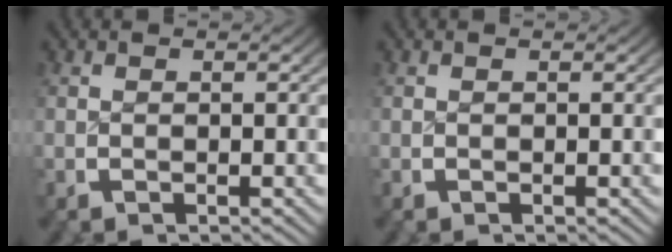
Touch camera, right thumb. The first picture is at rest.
{"total": 0.0}